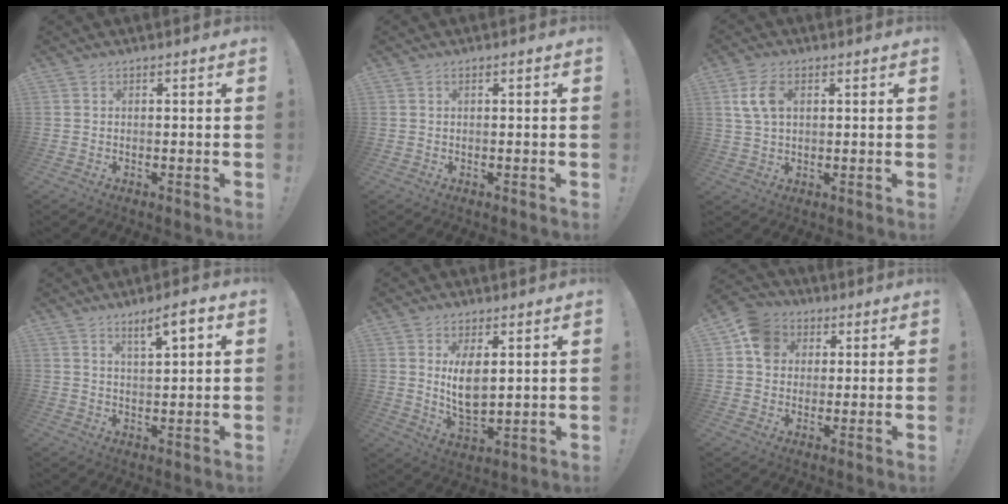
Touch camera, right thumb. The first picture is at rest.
{"total": 0.6, "force": [-0.1, 0.0, 0.6], "torque": [-0.012, 0.001, -0.003]}
{"total": 7.5, "force": [2.2, 4.5, 5.6], "torque": [-0.110, 0.003, 0.042]}
{"total": 5.9, "force": [3.5, 0.9, 4.7], "torque": [-0.065, -0.021, 0.051]}
{"total": 8.8, "force": [2.8, 4.5, 7.0], "torque": [-0.123, -0.025, 0.049]}
{"total": 9.4, "force": [2.9, 8.2, 3.7], "torque": [-0.050, -0.002, 0.059]}